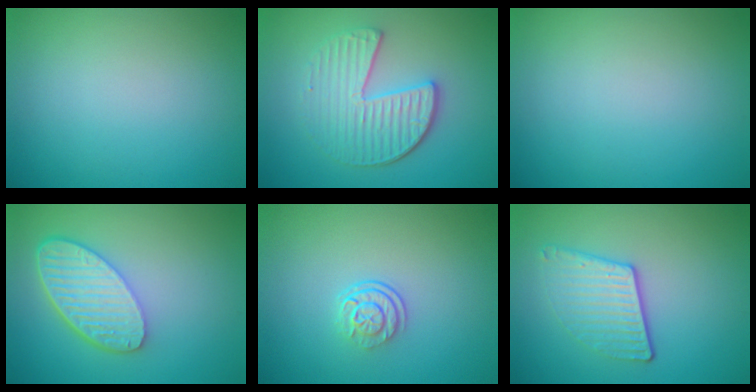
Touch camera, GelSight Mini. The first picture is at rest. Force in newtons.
{"total": 4.2, "press": 3.6, "slide": 2.1}
{"total": 0.0}
{"total": 6.0, "press": 4.7, "slide": 3.8}
{"total": 2.5, "press": 1.8, "slide": 1.8}
{"total": 3.3, "press": 2.8, "slide": 1.9}